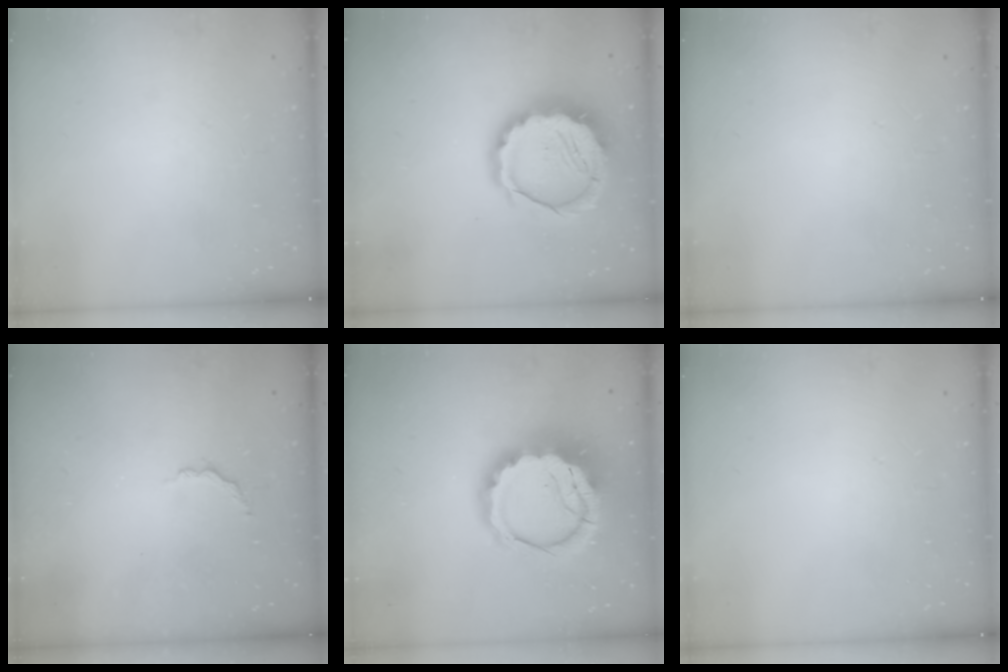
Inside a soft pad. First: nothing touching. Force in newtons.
{"total": 13.4, "press": 13.1, "slide": 2.9}
{"total": 0.0}
{"total": 2.6, "press": 2.4, "slide": 1.0}
{"total": 15.9, "press": 15.5, "slide": 3.4}
{"total": 0.0}